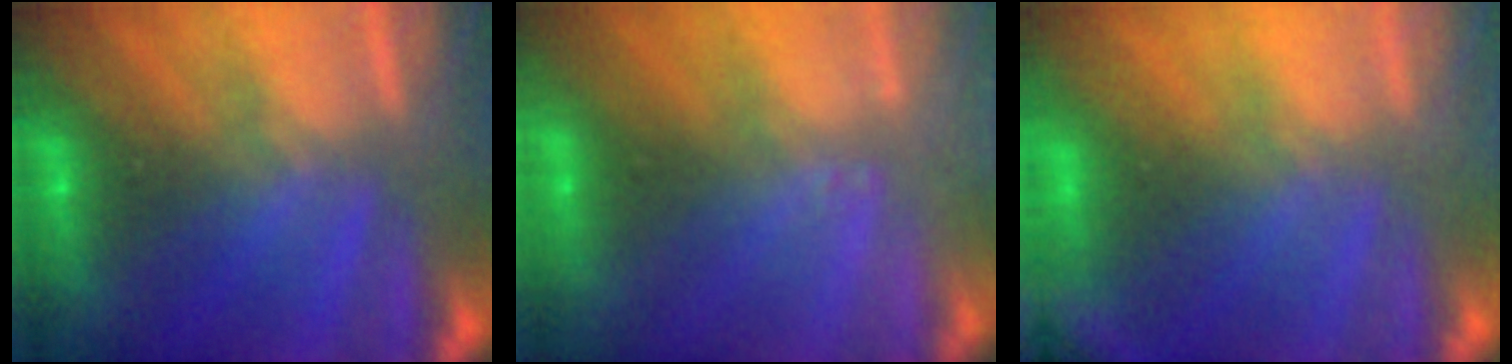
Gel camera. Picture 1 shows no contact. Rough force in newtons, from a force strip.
{"total": 2.4}
{"total": 2.9}